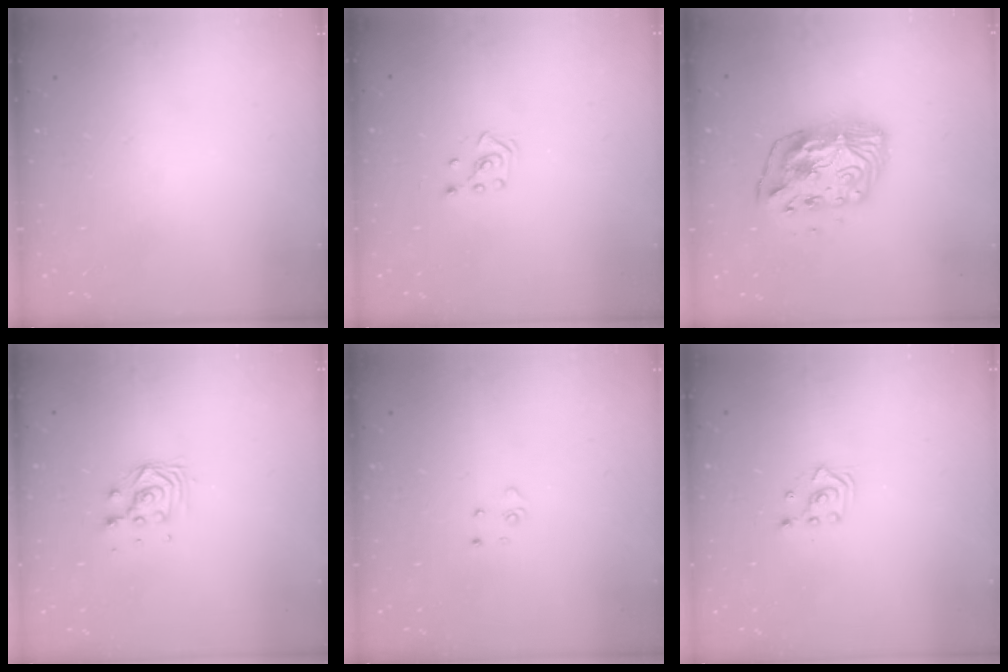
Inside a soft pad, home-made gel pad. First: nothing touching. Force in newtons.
{"total": 2.6, "press": 2.5, "slide": 0.6}
{"total": 11.0, "press": 11.0, "slide": 0.5}
{"total": 4.7, "press": 4.6, "slide": 0.6}
{"total": 2.8, "press": 2.8, "slide": 0.3}
{"total": 2.5, "press": 2.5, "slide": 0.3}